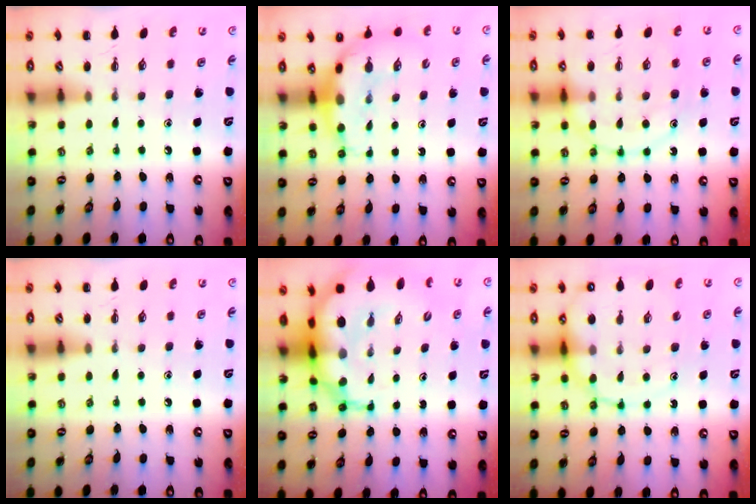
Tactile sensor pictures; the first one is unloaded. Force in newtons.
{"total": 7.7, "press": 7.5, "slide": 1.7}
{"total": 13.3, "press": 13.2, "slide": 1.6}
{"total": 0.0}
{"total": 13.4, "press": 12.9, "slide": 3.8}
{"total": 13.4, "press": 13.0, "slide": 3.1}